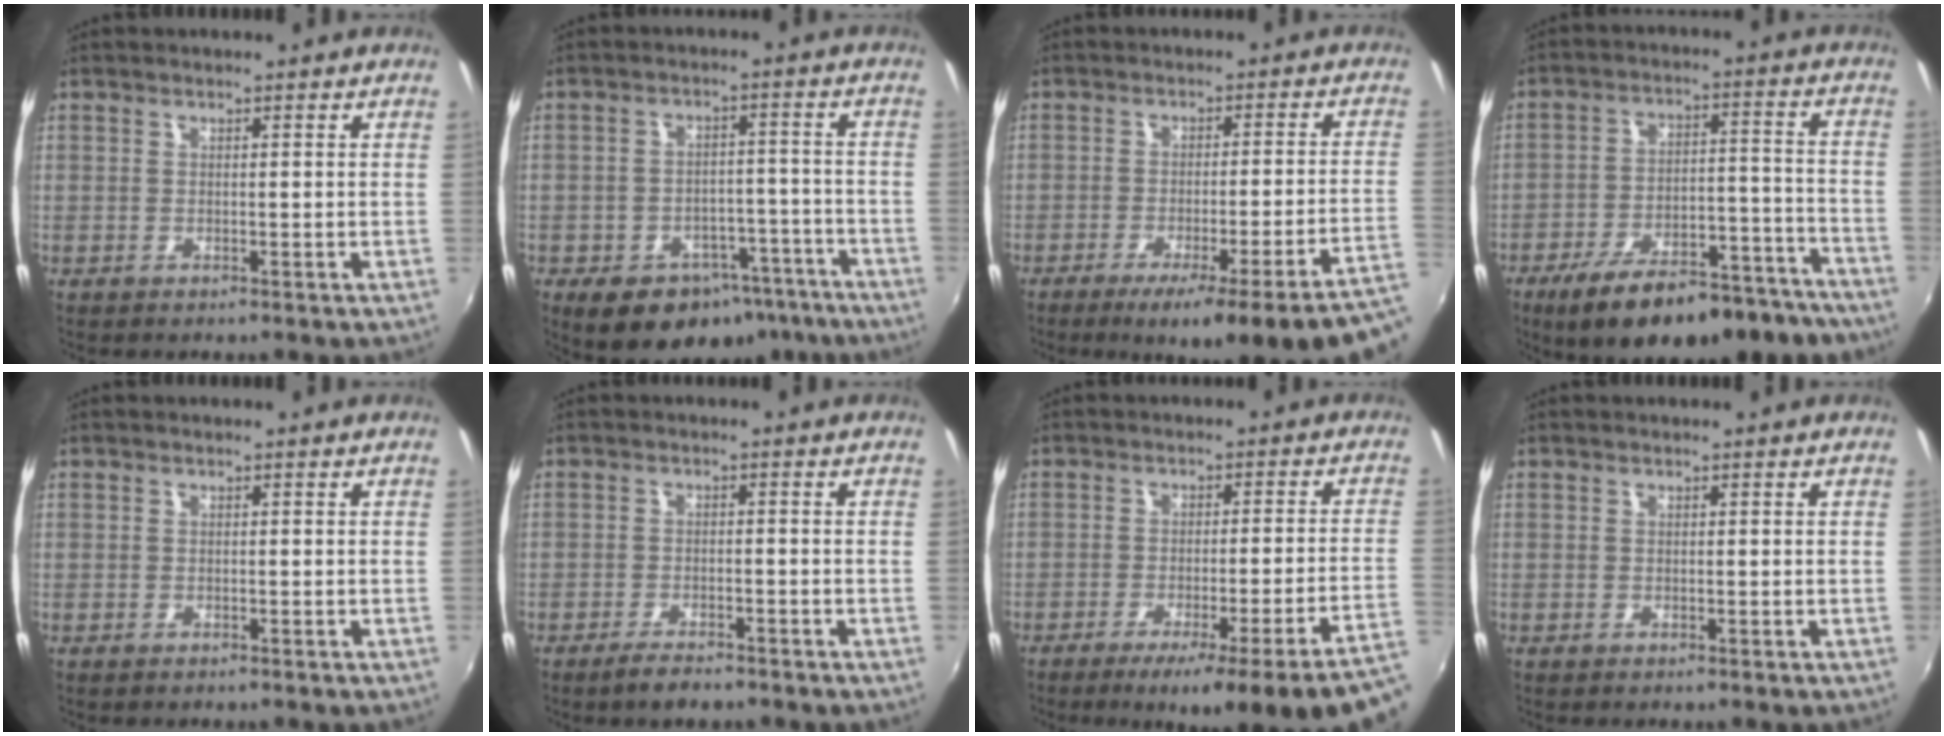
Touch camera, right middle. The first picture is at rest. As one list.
[{"total": 14.5, "force": [-9.3, 9.1, 6.6], "torque": [-0.115, 0.022, -0.103]}, {"total": 18.0, "force": [-12.5, -0.4, 13.0], "torque": [-0.159, -0.056, -0.161]}, {"total": 22.9, "force": [-18.0, 8.0, 11.7], "torque": [-0.190, 0.000, -0.238]}, {"total": 0.5, "force": [-0.4, 0.4, 0.0], "torque": [0.000, -0.003, -0.007]}, {"total": 4.0, "force": [-3.2, 1.2, 2.0], "torque": [-0.052, -0.007, -0.060]}, {"total": 16.5, "force": [-11.0, -1.1, 12.3], "torque": [-0.153, -0.053, -0.142]}, {"total": 0.0}]